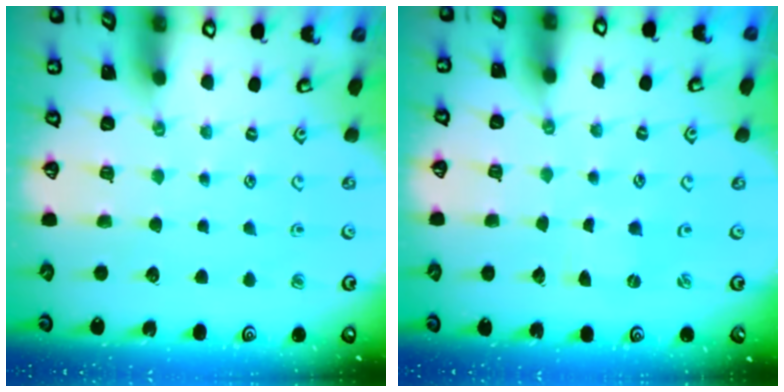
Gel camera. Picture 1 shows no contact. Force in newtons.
{"total": 0.0}